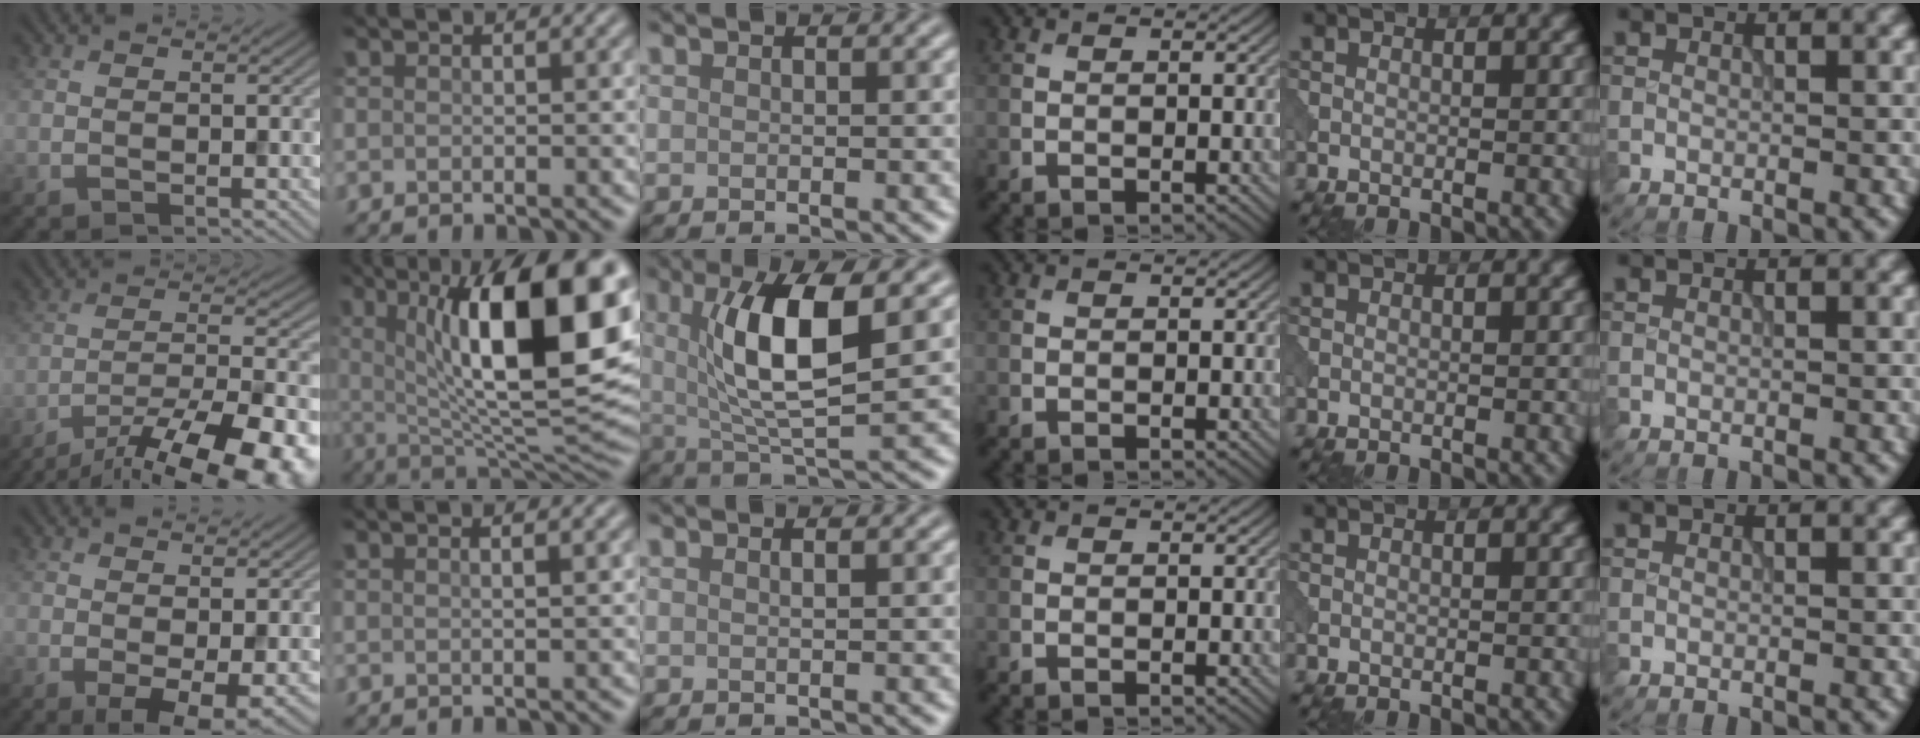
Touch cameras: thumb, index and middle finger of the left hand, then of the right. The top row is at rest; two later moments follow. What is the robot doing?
{"motion": "pour", "object": "beaker"}